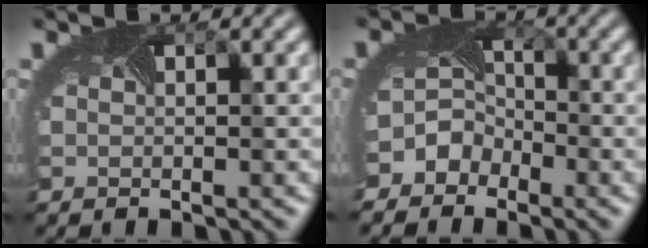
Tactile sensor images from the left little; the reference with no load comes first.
{"total": 4.5, "force": [-2.8, 3.3, 0.8], "torque": [0.015, 0.004, -0.053]}